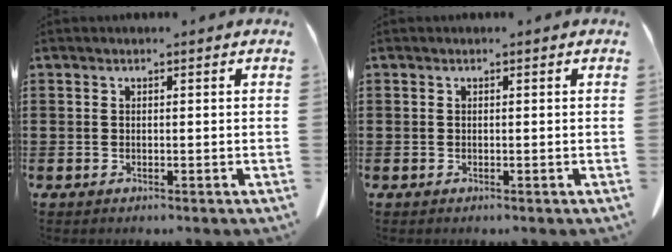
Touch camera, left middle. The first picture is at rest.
{"total": 0.0}